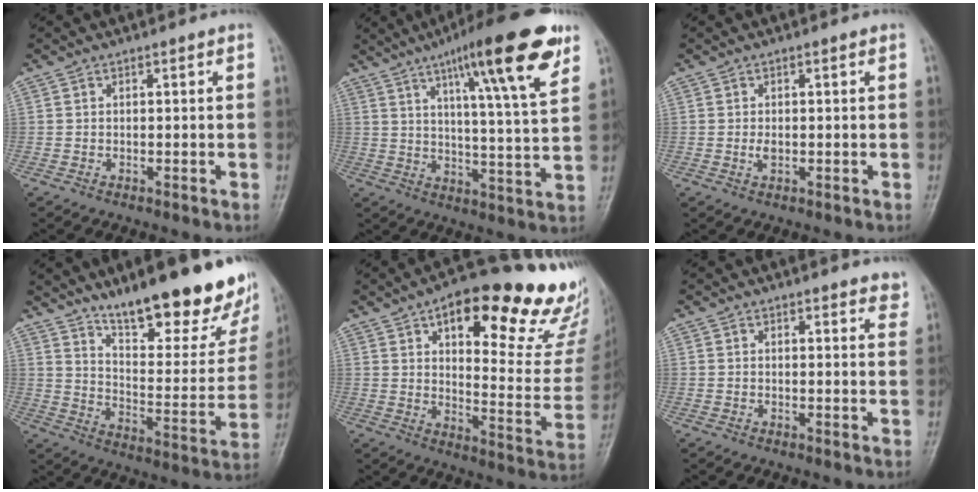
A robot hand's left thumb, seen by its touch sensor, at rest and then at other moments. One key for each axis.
{"total": 19.3, "fx": 10.7, "fy": 3.1, "fz": 15.8, "tx": -0.217, "ty": -0.037, "tz": 0.158}
{"total": 1.5, "fx": 0.0, "fy": 0.8, "fz": 1.3, "tx": -0.020, "ty": -0.002, "tz": 0.001}
{"total": 23.7, "fx": 17.0, "fy": 6.9, "fz": 15.0, "tx": -0.168, "ty": -0.099, "tz": 0.256}
{"total": 27.2, "fx": 17.5, "fy": 9.3, "fz": 18.6, "tx": -0.203, "ty": -0.065, "tz": 0.231}
{"total": 3.7, "fx": 3.3, "fy": 1.2, "fz": 1.4, "tx": 0.005, "ty": -0.014, "tz": 0.030}